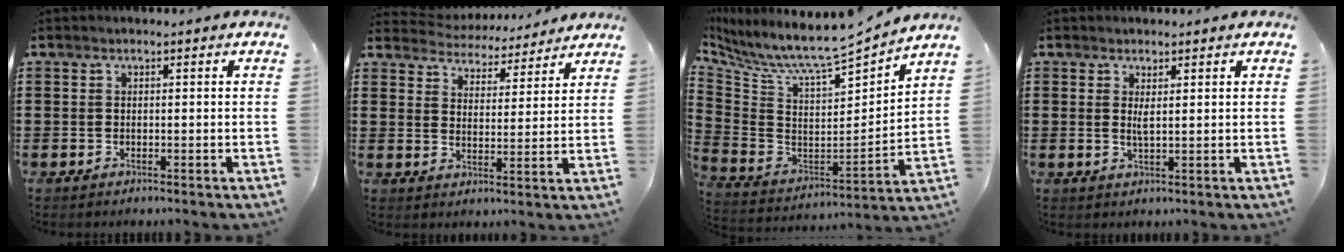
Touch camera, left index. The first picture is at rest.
{"total": 4.5, "force": [4.5, 0.4, -0.2], "torque": [-0.023, -0.030, 0.075]}
{"total": 6.7, "force": [6.1, 0.5, 2.9], "torque": [-0.088, -0.066, 0.094]}
{"total": 1.8, "force": [0.9, 0.5, 1.4], "torque": [-0.031, 0.001, 0.016]}